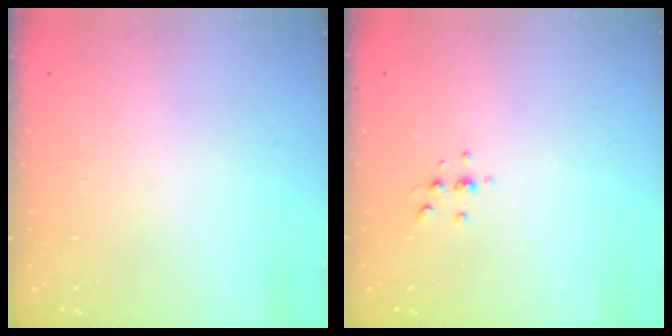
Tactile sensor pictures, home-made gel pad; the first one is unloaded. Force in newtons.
{"total": 3.7, "press": 3.3, "slide": 1.6}